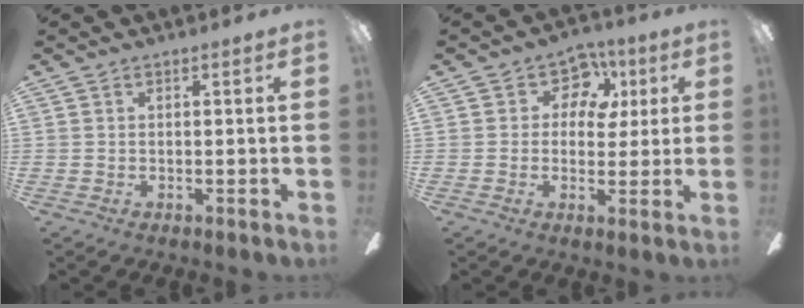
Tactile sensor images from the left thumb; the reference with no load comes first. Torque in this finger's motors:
{"motor_torque": [-0.21, 0.36, -0.27, 0.18, -0.01]}